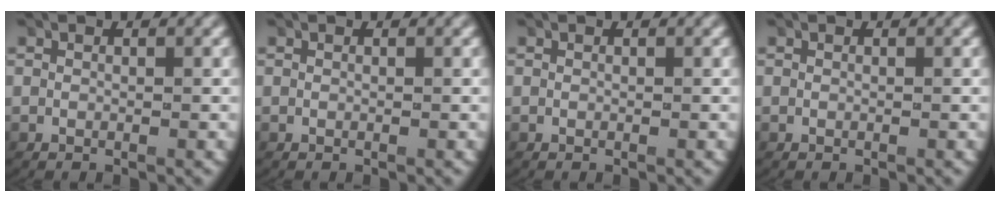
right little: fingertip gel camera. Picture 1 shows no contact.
{"total": 0.0}
{"total": 0.0}
{"total": 0.0}